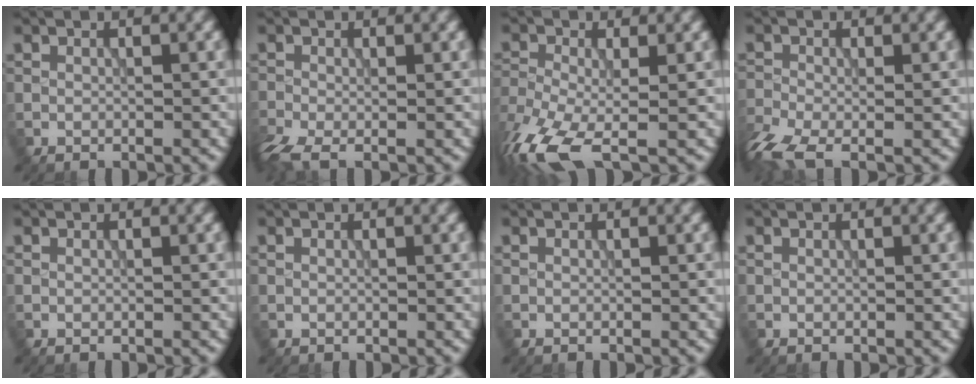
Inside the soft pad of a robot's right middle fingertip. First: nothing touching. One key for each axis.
{"total": 4.4, "fx": -2.5, "fy": 1.6, "fz": 3.3, "tx": -0.073, "ty": -0.014, "tz": -0.053}
{"total": 8.6, "fx": -4.8, "fy": 3.7, "fz": 6.2, "tx": -0.138, "ty": -0.024, "tz": -0.100}
{"total": 6.2, "fx": -3.7, "fy": 2.5, "fz": 4.4, "tx": -0.102, "ty": -0.018, "tz": -0.081}
{"total": 0.0}
{"total": 0.0}
{"total": 0.0}
{"total": 0.0}